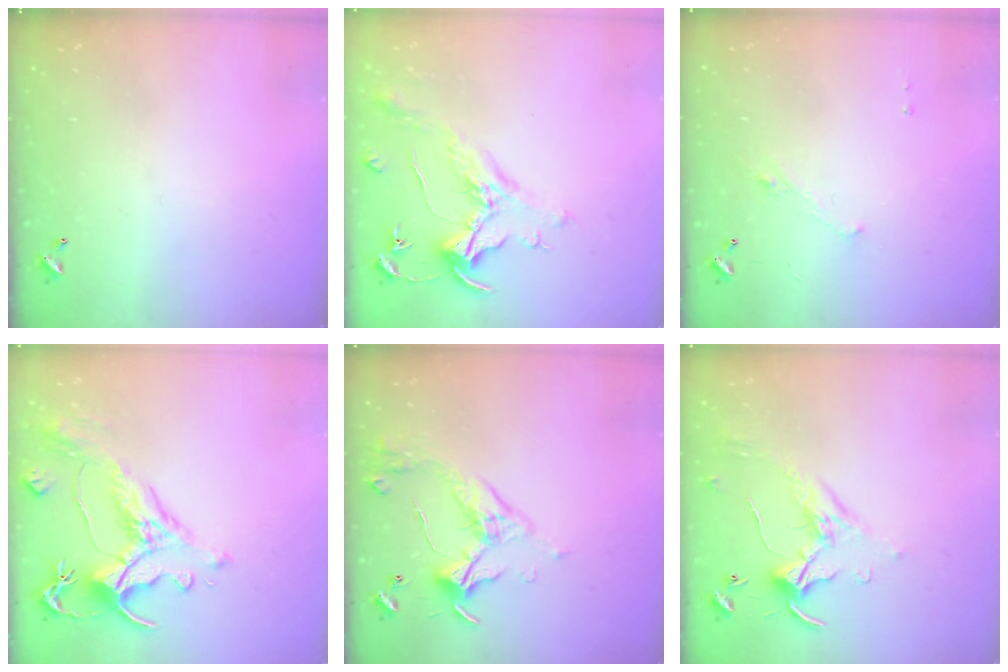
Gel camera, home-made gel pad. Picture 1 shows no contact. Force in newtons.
{"total": 1.5, "press": 1.3, "slide": 0.7}
{"total": 1.3, "press": 1.2, "slide": 0.6}
{"total": 1.8, "press": 0.9, "slide": 1.5}
{"total": 3.2, "press": 3.2, "slide": 0.6}
{"total": 0.0}